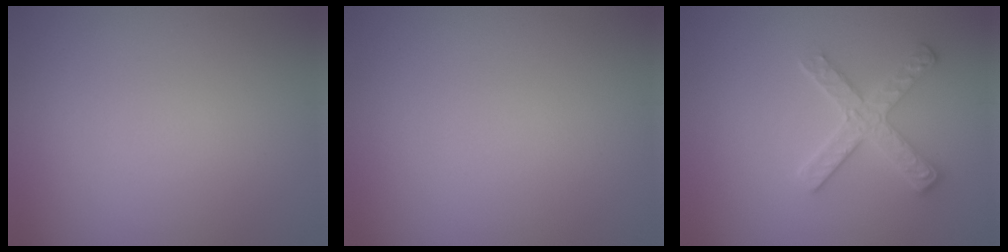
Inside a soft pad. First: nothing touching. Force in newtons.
{"total": 0.0}
{"total": 2.9, "press": 2.9, "slide": 0.1}